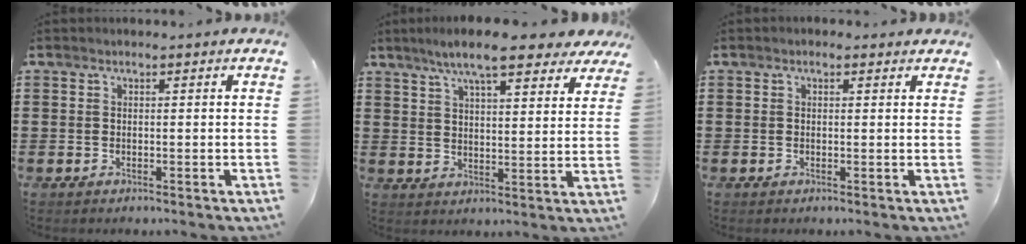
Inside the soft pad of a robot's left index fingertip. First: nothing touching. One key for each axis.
{"total": 9.3, "fx": 7.5, "fy": 1.4, "fz": 5.4, "tx": -0.109, "ty": -0.018, "tz": 0.133}
{"total": 0.7, "fx": 0.2, "fy": 0.5, "fz": 0.4, "tx": -0.009, "ty": 0.005, "tz": 0.003}